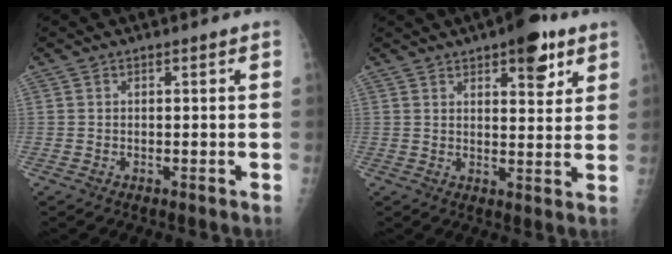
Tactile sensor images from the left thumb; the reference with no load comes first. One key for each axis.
{"total": 9.1, "fx": 5.3, "fy": 3.7, "fz": 6.4, "tx": -0.063, "ty": -0.022, "tz": 0.069}